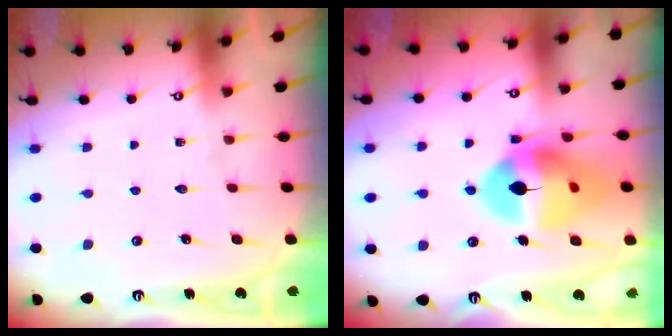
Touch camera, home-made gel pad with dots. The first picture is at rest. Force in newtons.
{"total": 17.4, "press": 17.3, "slide": 1.9}